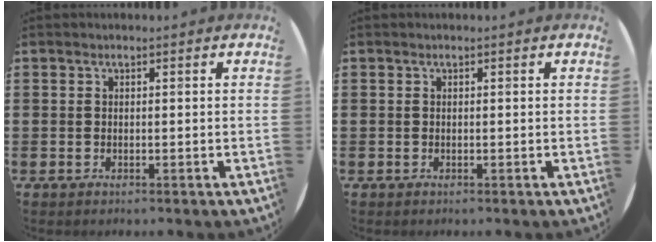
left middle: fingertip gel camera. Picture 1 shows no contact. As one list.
[{"total": 0.0}]